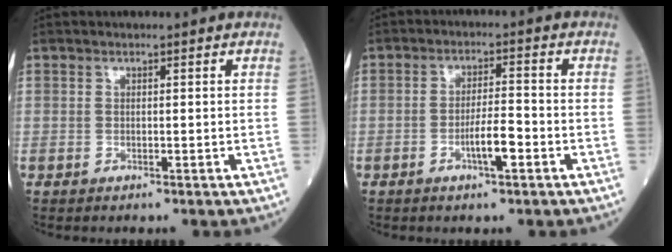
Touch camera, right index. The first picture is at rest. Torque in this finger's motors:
{"motor_torque": [0.76, -0.28, 0.43, 0.09]}